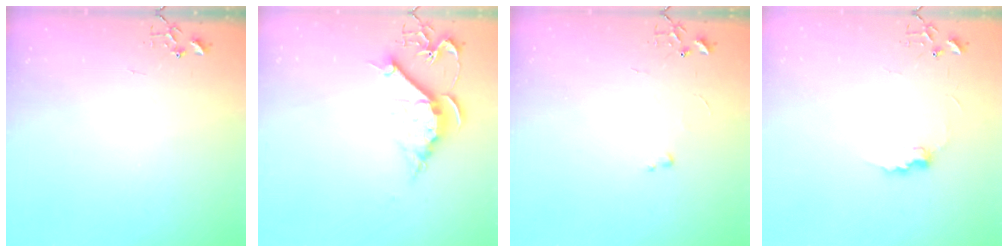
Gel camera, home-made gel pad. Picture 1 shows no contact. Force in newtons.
{"total": 10.8, "press": 10.7, "slide": 1.3}
{"total": 2.0, "press": 2.0, "slide": 0.3}
{"total": 6.8, "press": 6.8, "slide": 0.3}